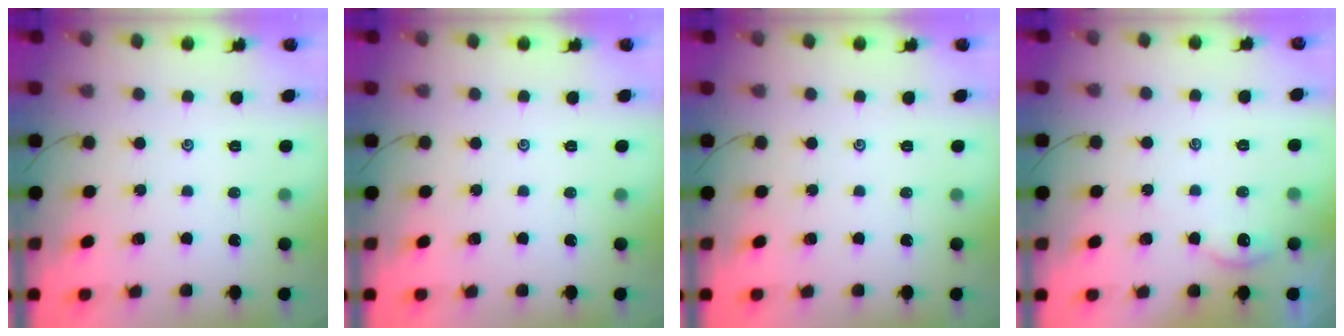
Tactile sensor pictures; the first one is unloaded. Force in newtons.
{"total": 0.0}
{"total": 0.0}
{"total": 1.6, "press": 1.5, "slide": 0.3}